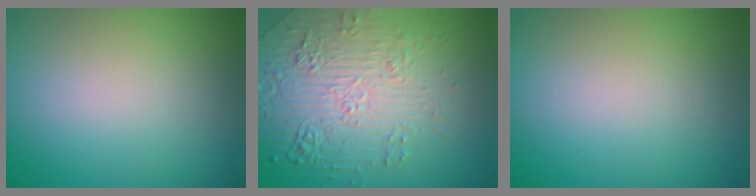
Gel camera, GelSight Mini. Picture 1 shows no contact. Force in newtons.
{"total": 7.7, "press": 5.7, "slide": 5.2}
{"total": 0.0}